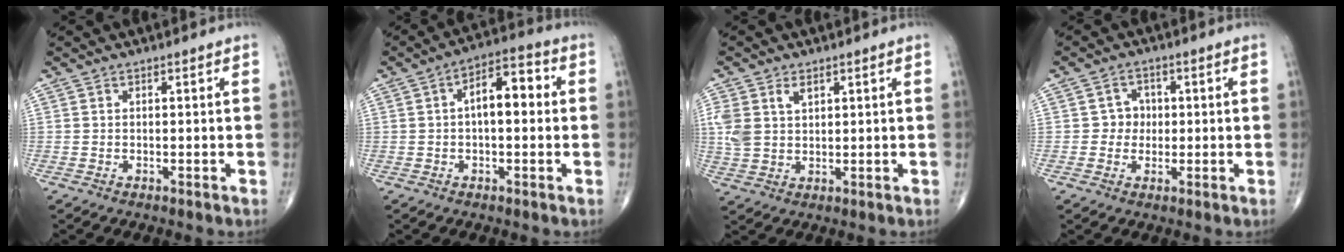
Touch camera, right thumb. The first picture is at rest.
{"total": 8.8, "force": [0.9, 4.2, 7.6], "torque": [-0.102, 0.030, 0.004]}
{"total": 6.8, "force": [2.4, 4.5, 4.6], "torque": [-0.096, 0.001, 0.054]}
{"total": 3.6, "force": [0.1, 3.4, 1.2], "torque": [0.011, 0.009, -0.005]}